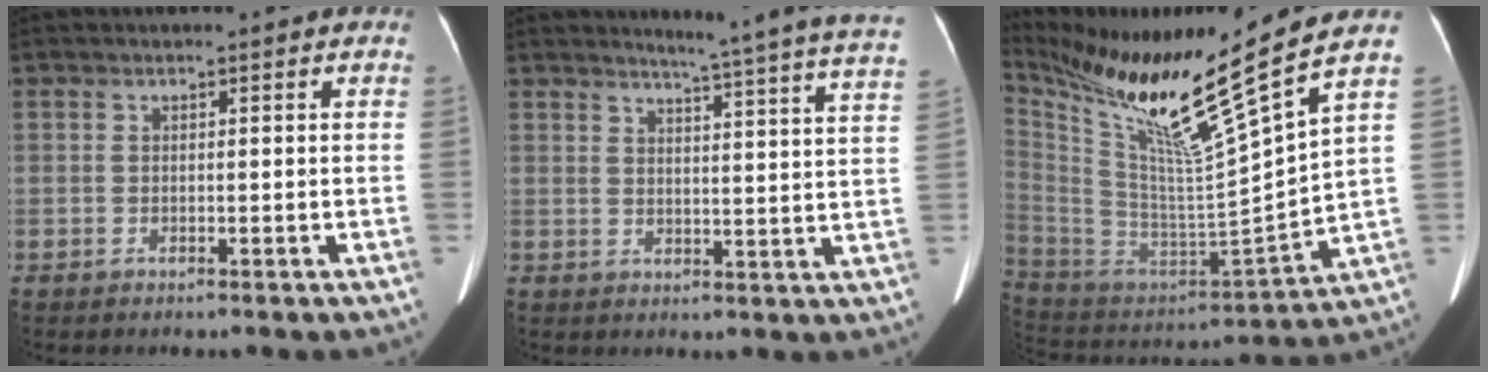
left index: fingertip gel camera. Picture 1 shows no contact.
{"total": 18.7, "force": [17.2, -2.0, 7.2], "torque": [-0.105, -0.091, 0.190]}
{"total": 22.6, "force": [15.9, -2.0, 15.9], "torque": [-0.294, -0.047, 0.276]}